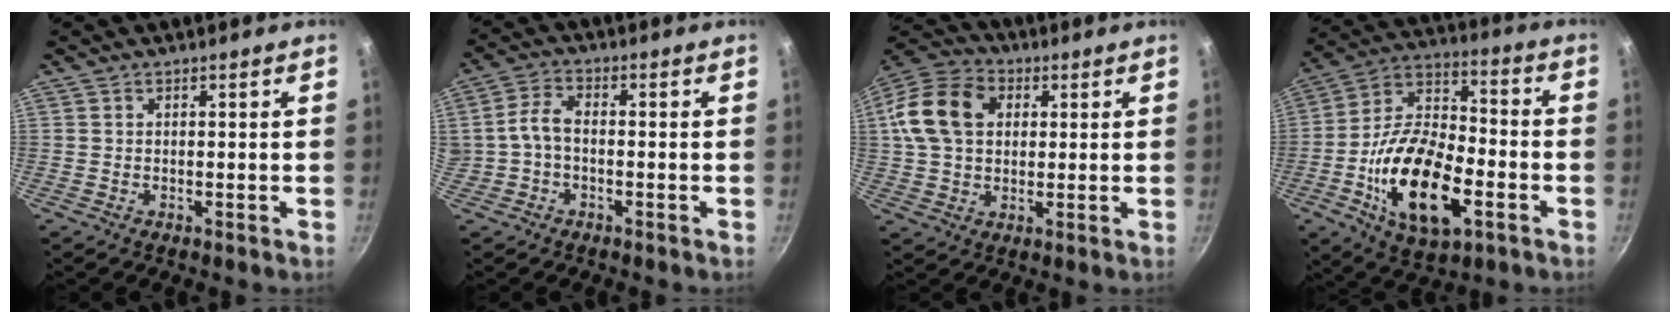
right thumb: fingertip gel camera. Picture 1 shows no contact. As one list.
[{"total": 4.7, "force": [-0.9, 3.2, 3.3], "torque": [-0.060, 0.027, -0.021]}, {"total": 14.8, "force": [3.1, 10.9, 9.5], "torque": [-0.164, 0.021, 0.041]}, {"total": 21.8, "force": [-6.9, 11.1, 17.5], "torque": [-0.305, 0.029, -0.126]}]